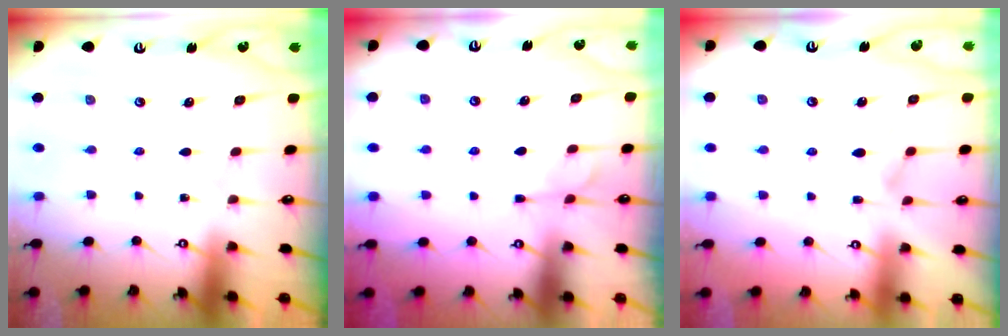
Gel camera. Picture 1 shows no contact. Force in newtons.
{"total": 1.3, "press": 0.4, "slide": 1.2}
{"total": 1.2, "press": 0.8, "slide": 0.9}